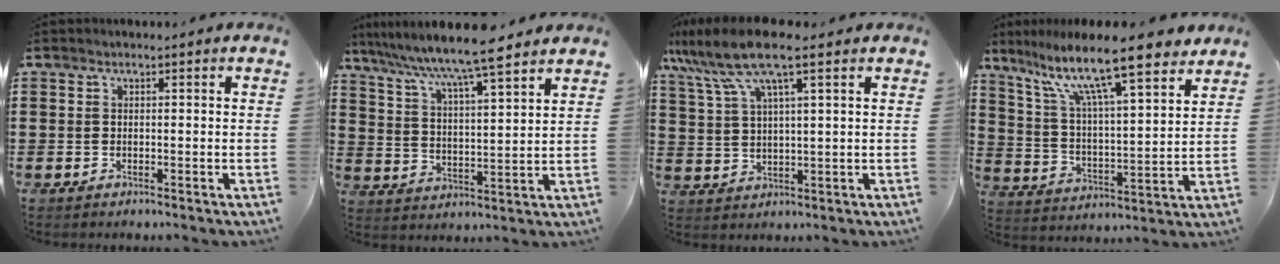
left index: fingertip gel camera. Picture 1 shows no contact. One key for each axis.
{"total": 7.2, "fx": 6.3, "fy": 0.2, "fz": 3.4, "tx": -0.092, "ty": -0.037, "tz": 0.103}
{"total": 9.0, "fx": 5.8, "fy": 1.5, "fz": 6.7, "tx": -0.154, "ty": -0.009, "tz": 0.101}
{"total": 12.7, "fx": 9.7, "fy": 1.8, "fz": 8.0, "tx": -0.178, "ty": -0.053, "tz": 0.162}